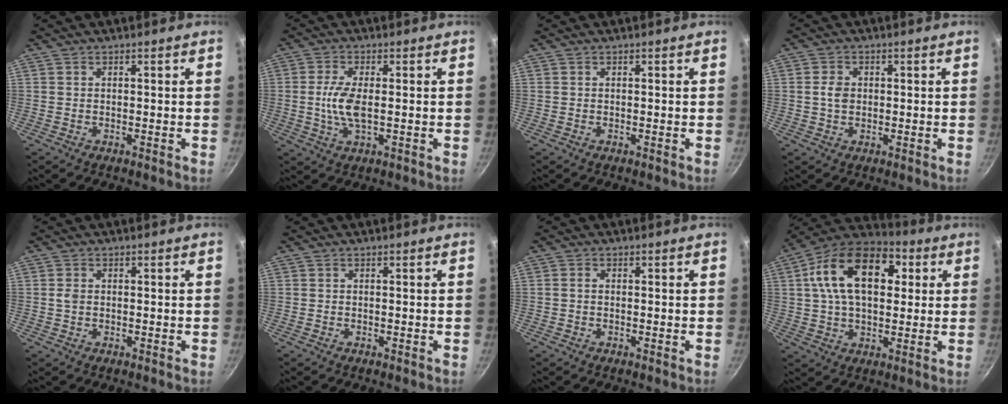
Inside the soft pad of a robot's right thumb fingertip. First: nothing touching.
{"total": 6.2, "force": [-0.1, 2.5, 5.7], "torque": [-0.125, -0.001, -0.006]}
{"total": 0.0}
{"total": 3.3, "force": [0.2, 2.6, 2.1], "torque": [-0.028, 0.003, 0.001]}
{"total": 1.4, "force": [0.1, 1.1, 0.9], "torque": [-0.016, 0.001, -0.001]}
{"total": 0.0}
{"total": 1.1, "force": [-0.1, 0.8, 0.7], "torque": [-0.012, 0.005, -0.004]}
{"total": 19.5, "force": [4.8, 12.2, 14.5], "torque": [-0.219, 0.016, 0.060]}